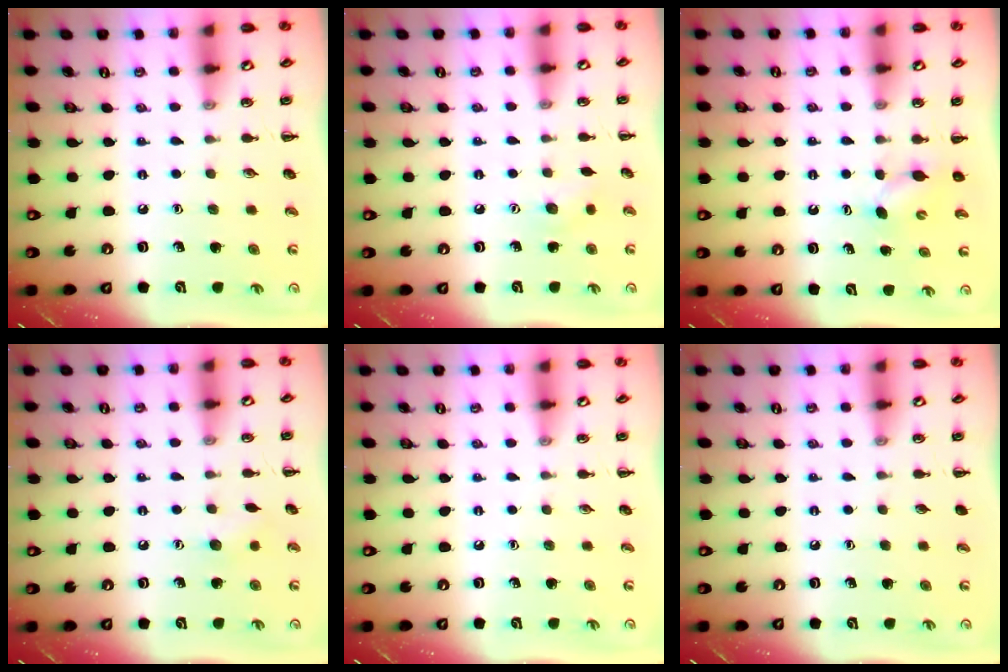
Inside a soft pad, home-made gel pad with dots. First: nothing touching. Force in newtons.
{"total": 5.7, "press": 5.5, "slide": 1.5}
{"total": 3.1, "press": 3.1, "slide": 0.7}
{"total": 5.1, "press": 5.0, "slide": 1.1}
{"total": 0.0}
{"total": 0.0}